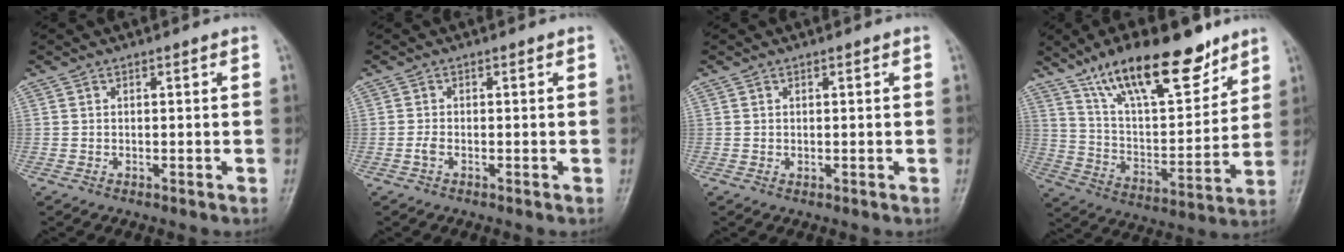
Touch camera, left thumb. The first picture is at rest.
{"total": 1.1, "force": [-0.5, 0.4, 0.9], "torque": [-0.020, -0.001, -0.013]}
{"total": 0.6, "force": [0.2, 0.3, 0.5], "torque": [-0.003, 0.000, 0.004]}
{"total": 20.9, "force": [14.2, 7.7, 13.4], "torque": [-0.180, -0.063, 0.248]}